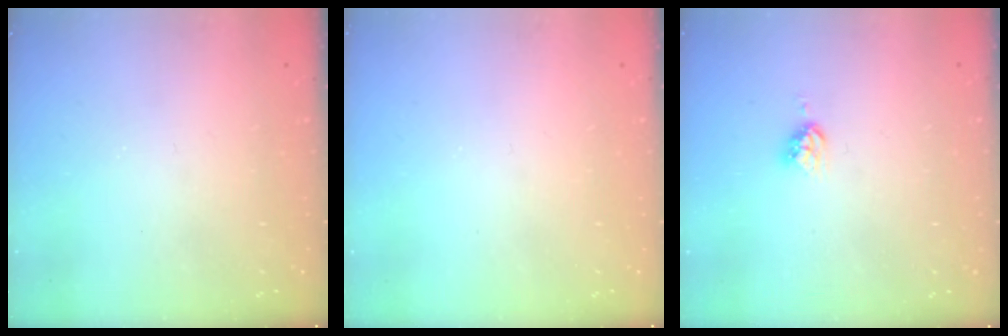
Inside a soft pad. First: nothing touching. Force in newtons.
{"total": 0.0}
{"total": 4.3, "press": 4.3, "slide": 0.0}